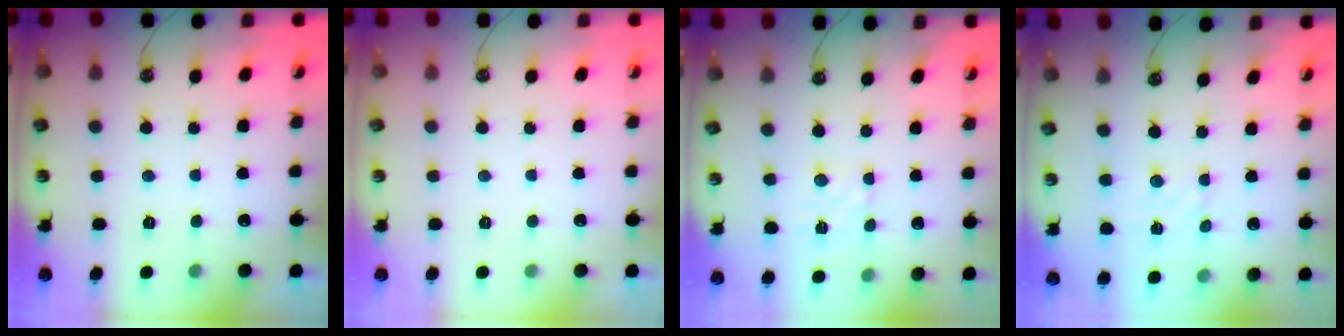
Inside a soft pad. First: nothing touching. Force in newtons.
{"total": 0.0}
{"total": 3.6, "press": 3.5, "slide": 0.5}
{"total": 2.6, "press": 2.6, "slide": 0.4}